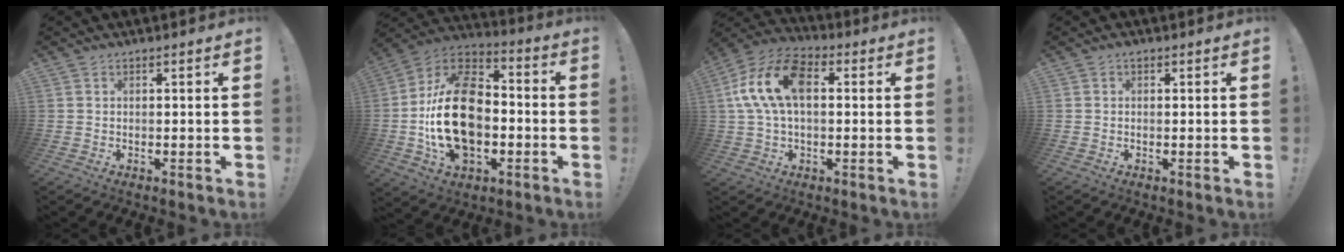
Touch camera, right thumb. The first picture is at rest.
{"total": 25.8, "force": [-2.6, 17.0, 19.3], "torque": [-0.349, 0.030, -0.032]}
{"total": 15.5, "force": [2.7, 9.2, 12.1], "torque": [-0.247, 0.013, 0.049]}
{"total": 0.6, "force": [0.5, 0.4, 0.1], "torque": [0.005, 0.000, 0.006]}